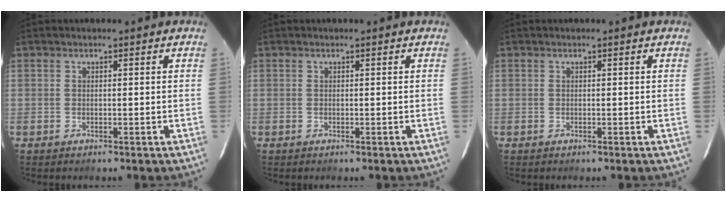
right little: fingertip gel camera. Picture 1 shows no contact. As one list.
[{"total": 0.0}, {"total": 0.0}]